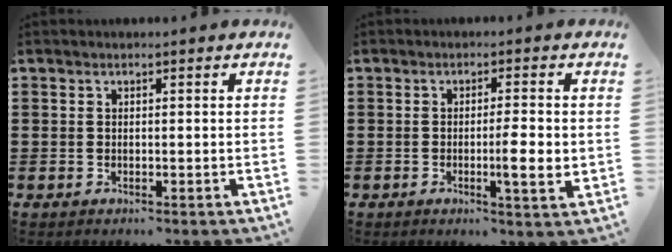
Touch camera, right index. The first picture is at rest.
{"total": 4.9, "force": [-0.7, 0.5, 4.8], "torque": [-0.074, -0.007, -0.015]}